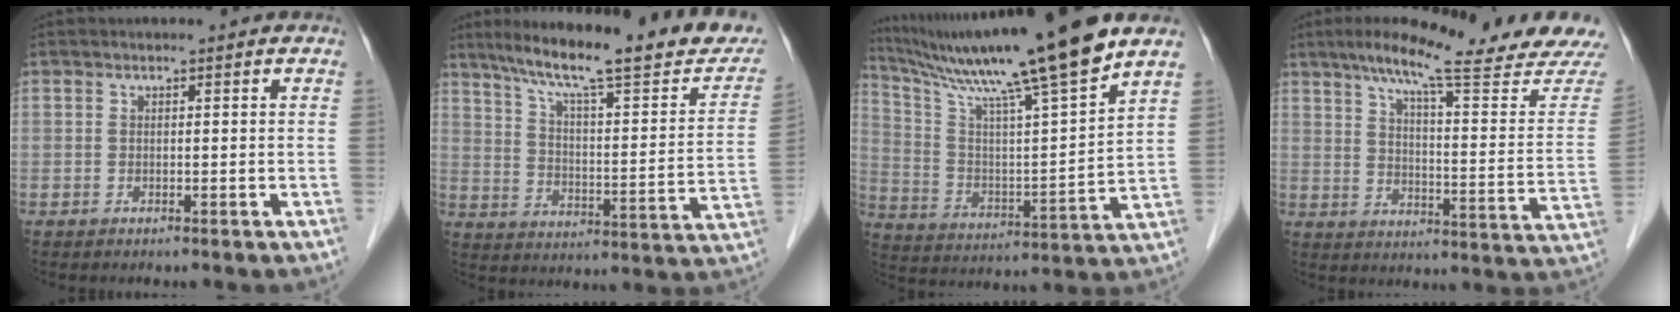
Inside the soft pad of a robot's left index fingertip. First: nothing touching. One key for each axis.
{"total": 24.4, "fx": 19.4, "fy": 3.3, "fz": 14.5, "tx": -0.219, "ty": -0.008, "tz": 0.263}
{"total": 20.0, "fx": 16.1, "fy": -1.5, "fz": 11.8, "tx": -0.208, "ty": -0.012, "tz": 0.267}
{"total": 20.9, "fx": 17.9, "fy": -0.6, "fz": 10.9, "tx": -0.155, "ty": -0.054, "tz": 0.230}